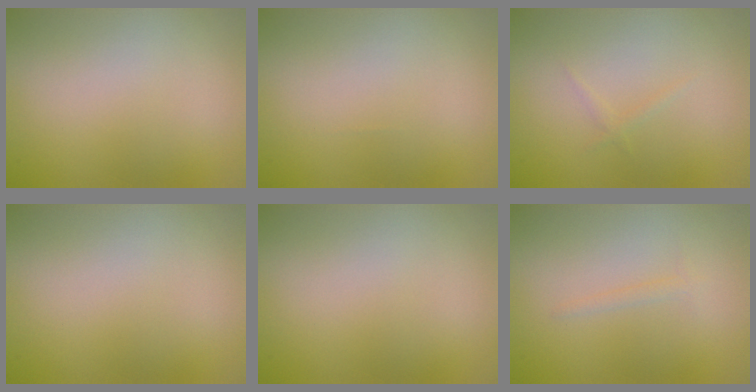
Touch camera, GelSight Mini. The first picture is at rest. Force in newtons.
{"total": 0.0}
{"total": 0.5, "press": 0.5, "slide": 0.1}
{"total": 0.0}
{"total": 0.0}
{"total": 0.7, "press": 0.7, "slide": 0.1}